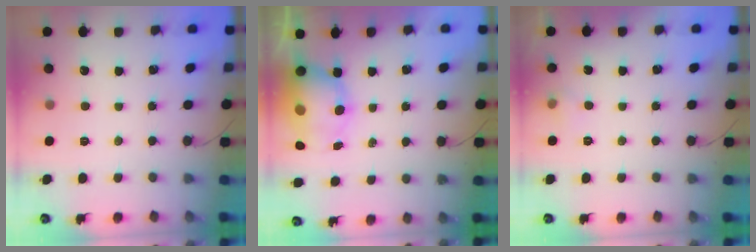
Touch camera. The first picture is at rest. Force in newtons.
{"total": 11.0, "press": 10.9, "slide": 0.9}
{"total": 3.8, "press": 3.4, "slide": 1.6}